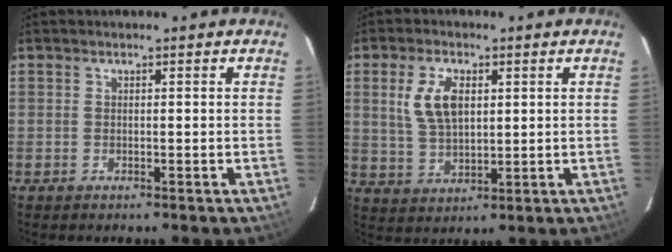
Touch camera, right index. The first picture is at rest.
{"total": 8.1, "force": [2.3, 4.4, 6.5], "torque": [-0.132, 0.007, 0.050]}